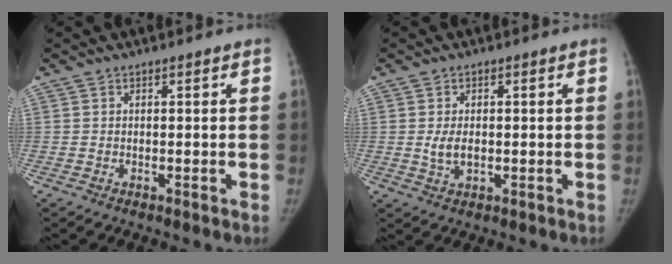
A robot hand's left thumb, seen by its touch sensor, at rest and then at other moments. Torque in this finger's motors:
{"motor_torque": [0.17, 0.28, 0.74, 0.04, 0.02]}